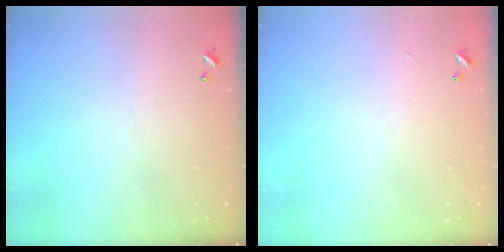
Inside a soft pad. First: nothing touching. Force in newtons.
{"total": 1.2, "press": 1.1, "slide": 0.4}